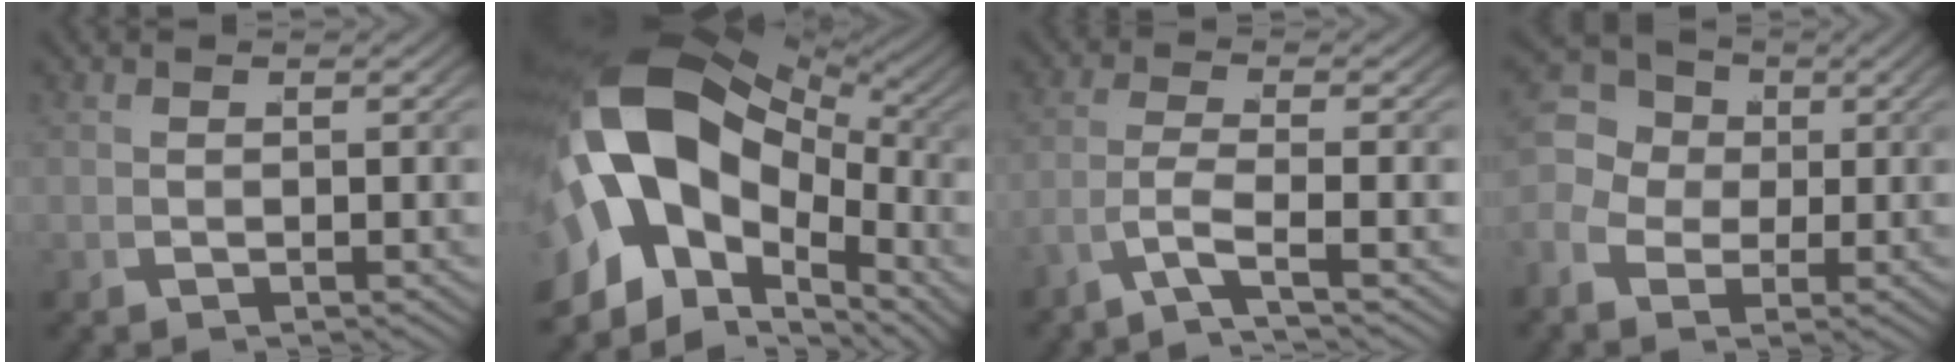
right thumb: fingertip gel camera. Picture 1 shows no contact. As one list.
[{"total": 20.5, "force": [0.1, 14.1, 15.0], "torque": [-0.310, -0.049, 0.021]}, {"total": 3.9, "force": [-1.8, 1.0, 3.3], "torque": [-0.091, -0.018, -0.025]}, {"total": 6.9, "force": [1.6, 5.5, 3.8], "torque": [-0.074, -0.007, 0.020]}]